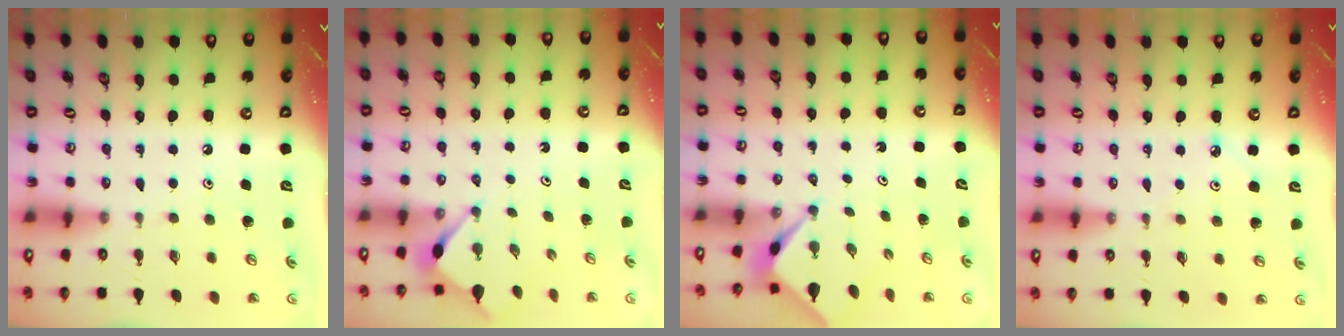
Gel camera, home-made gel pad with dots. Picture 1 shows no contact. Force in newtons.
{"total": 3.4, "press": 3.4, "slide": 0.3}
{"total": 2.5, "press": 2.4, "slide": 0.3}
{"total": 2.3, "press": 2.3, "slide": 0.2}